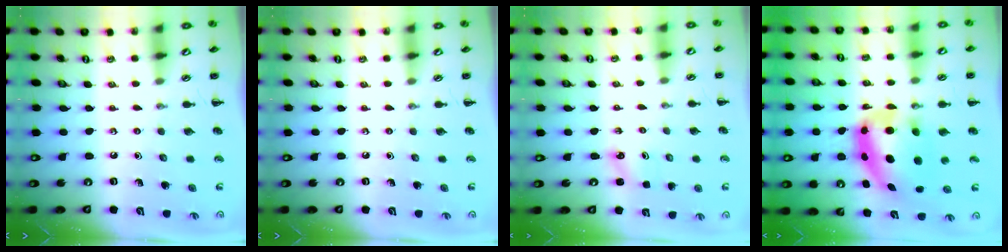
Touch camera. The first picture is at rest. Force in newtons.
{"total": 0.0}
{"total": 1.8, "press": 1.7, "slide": 0.5}
{"total": 11.0, "press": 10.7, "slide": 2.7}